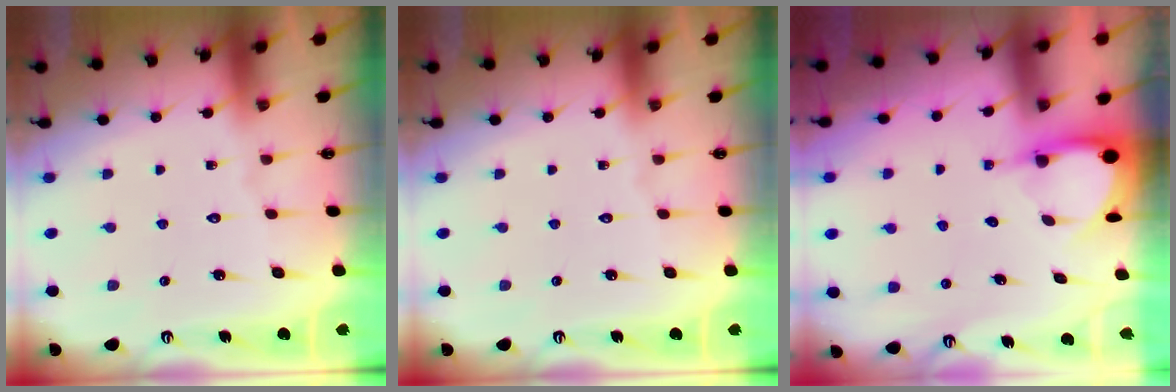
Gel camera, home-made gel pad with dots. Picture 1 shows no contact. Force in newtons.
{"total": 0.0}
{"total": 3.4, "press": 3.4, "slide": 0.2}